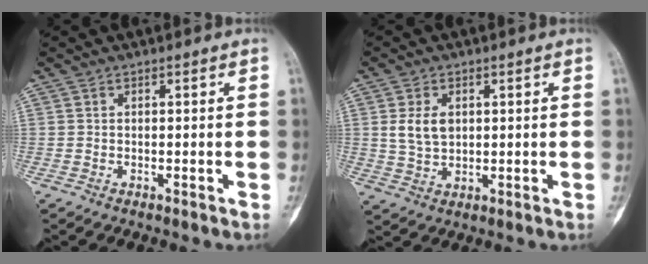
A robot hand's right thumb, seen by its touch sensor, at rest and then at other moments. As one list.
[{"total": 5.6, "force": [1.2, 3.8, 3.9], "torque": [-0.064, -0.005, 0.030]}]